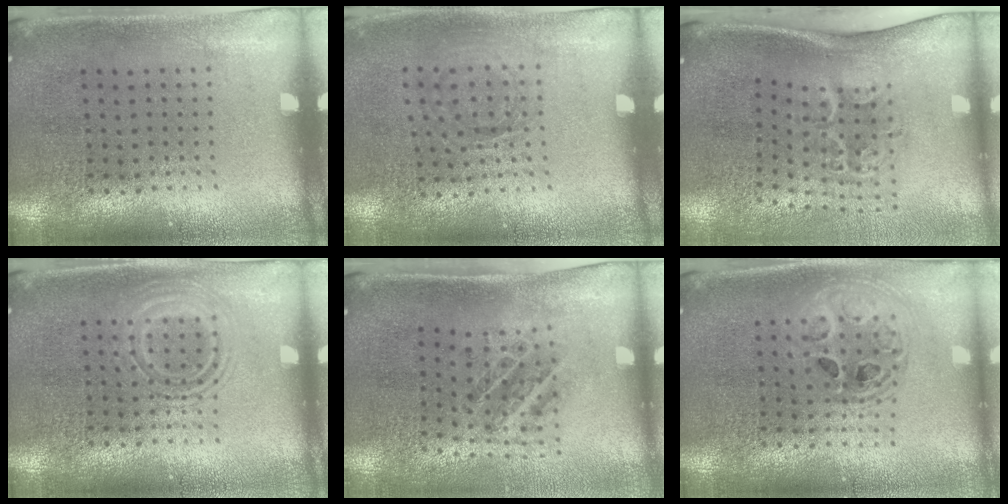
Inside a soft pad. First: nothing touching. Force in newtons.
{"total": 0.9, "press": 0.8, "slide": 0.4}
{"total": 2.2, "press": 1.4, "slide": 1.7}
{"total": 2.4, "press": 2.4, "slide": 0.4}
{"total": 1.1, "press": 1.0, "slide": 0.3}
{"total": 2.0, "press": 1.6, "slide": 1.2}